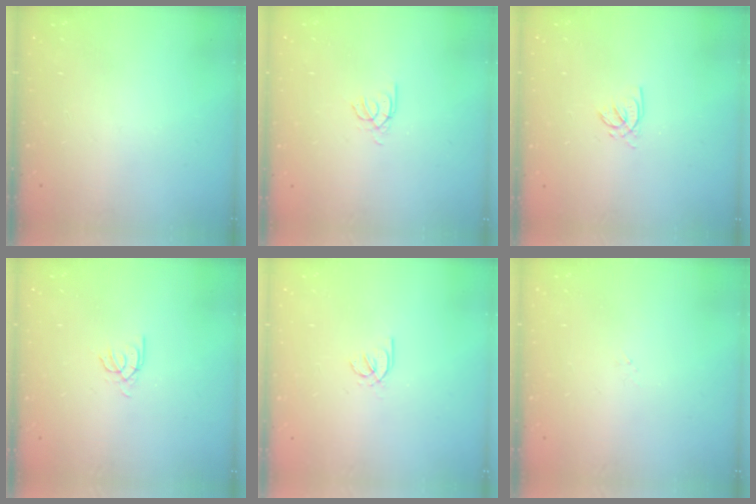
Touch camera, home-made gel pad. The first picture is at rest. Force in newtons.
{"total": 2.4, "press": 2.4, "slide": 0.4}
{"total": 2.0, "press": 2.0, "slide": 0.4}
{"total": 2.4, "press": 2.4, "slide": 0.2}
{"total": 1.7, "press": 1.7, "slide": 0.3}
{"total": 1.3, "press": 1.2, "slide": 0.3}